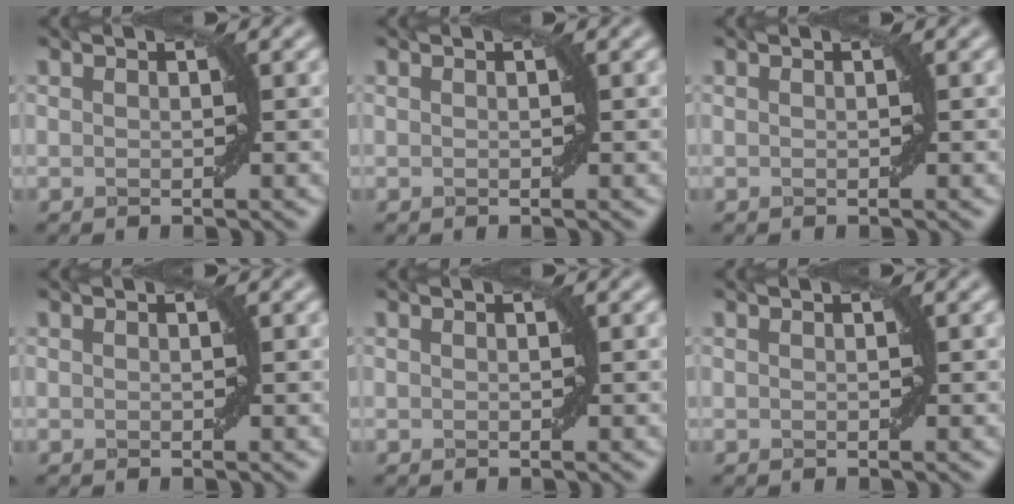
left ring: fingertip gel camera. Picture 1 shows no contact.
{"total": 0.0}
{"total": 0.0}
{"total": 0.0}
{"total": 0.0}
{"total": 0.0}